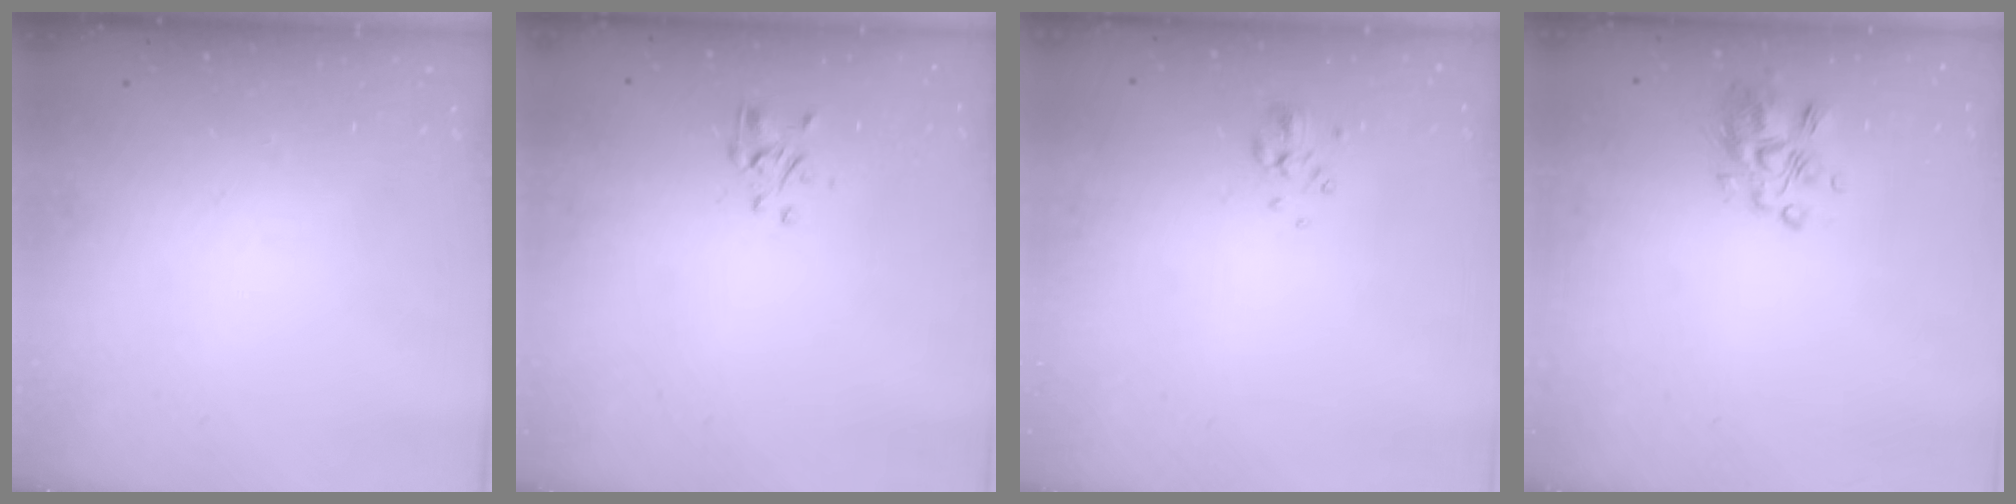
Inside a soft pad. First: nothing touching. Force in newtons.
{"total": 1.2, "press": 1.1, "slide": 0.5}
{"total": 3.1, "press": 2.8, "slide": 1.5}
{"total": 6.3, "press": 6.1, "slide": 1.4}